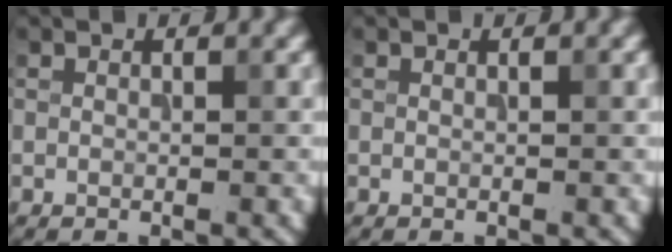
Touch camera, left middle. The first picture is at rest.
{"total": 0.0}